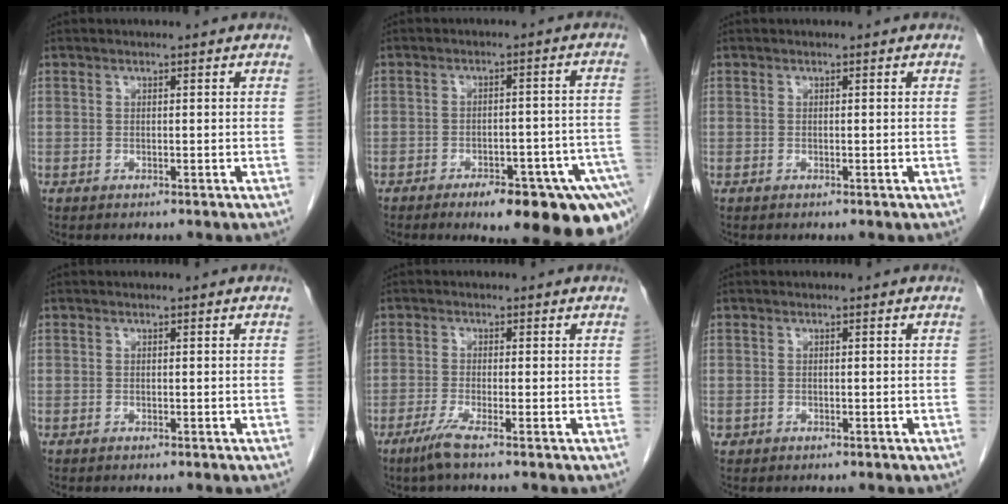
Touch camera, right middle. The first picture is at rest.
{"total": 16.8, "force": [-12.0, 3.6, 11.3], "torque": [-0.066, 0.016, -0.147]}
{"total": 0.0}
{"total": 0.0}
{"total": 2.7, "force": [-1.8, -0.5, 2.0], "torque": [-0.049, -0.010, -0.041]}
{"total": 0.0}